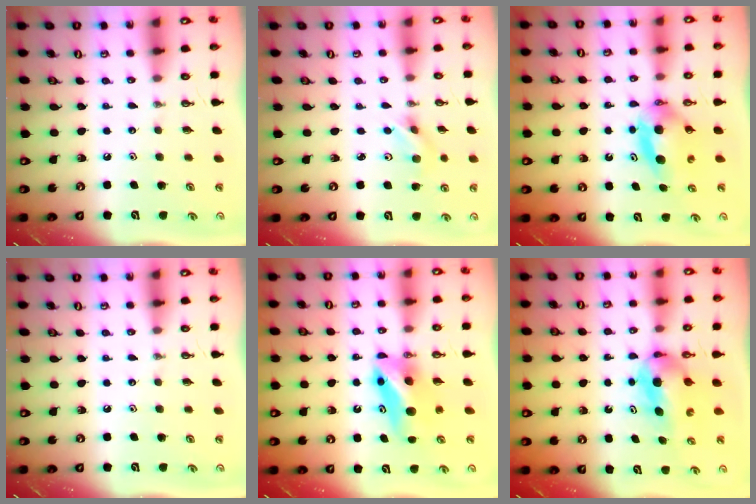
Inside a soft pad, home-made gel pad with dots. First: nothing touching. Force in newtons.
{"total": 3.5, "press": 2.6, "slide": 2.3}
{"total": 8.7, "press": 5.0, "slide": 7.1}
{"total": 0.0}
{"total": 8.2, "press": 7.4, "slide": 3.4}
{"total": 6.0, "press": 4.6, "slide": 3.8}